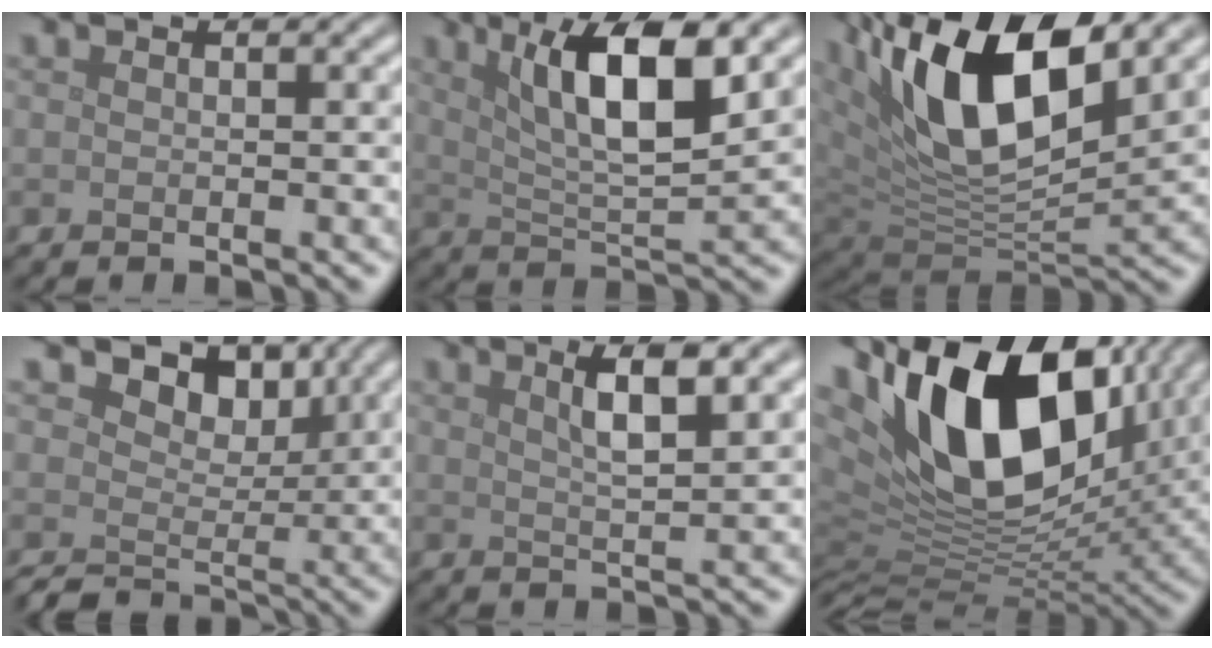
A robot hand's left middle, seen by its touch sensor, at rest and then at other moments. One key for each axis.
{"total": 8.2, "fx": 3.4, "fy": 2.1, "fz": 7.2, "tx": -0.116, "ty": 0.000, "tz": 0.062}
{"total": 13.2, "fx": 5.6, "fy": 5.3, "fz": 10.8, "tx": -0.184, "ty": 0.010, "tz": 0.096}
{"total": 6.3, "fx": 2.6, "fy": 4.5, "fz": 3.5, "tx": -0.048, "ty": -0.012, "tz": 0.027}
{"total": 4.6, "fx": 2.2, "fy": 1.0, "fz": 4.0, "tx": -0.058, "ty": 0.006, "tz": 0.034}
{"total": 14.7, "fx": 5.9, "fy": 7.4, "fz": 11.3, "tx": -0.188, "ty": 0.005, "tz": 0.097}